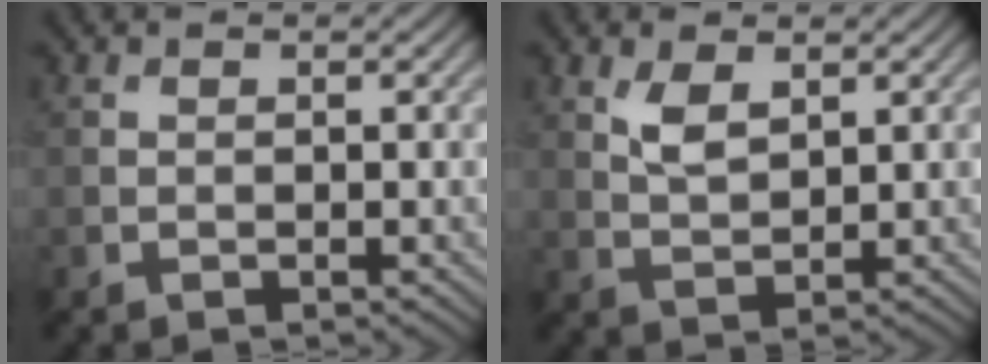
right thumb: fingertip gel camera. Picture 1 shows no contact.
{"total": 3.1, "force": [1.5, 1.4, 2.3], "torque": [-0.055, -0.003, 0.035]}